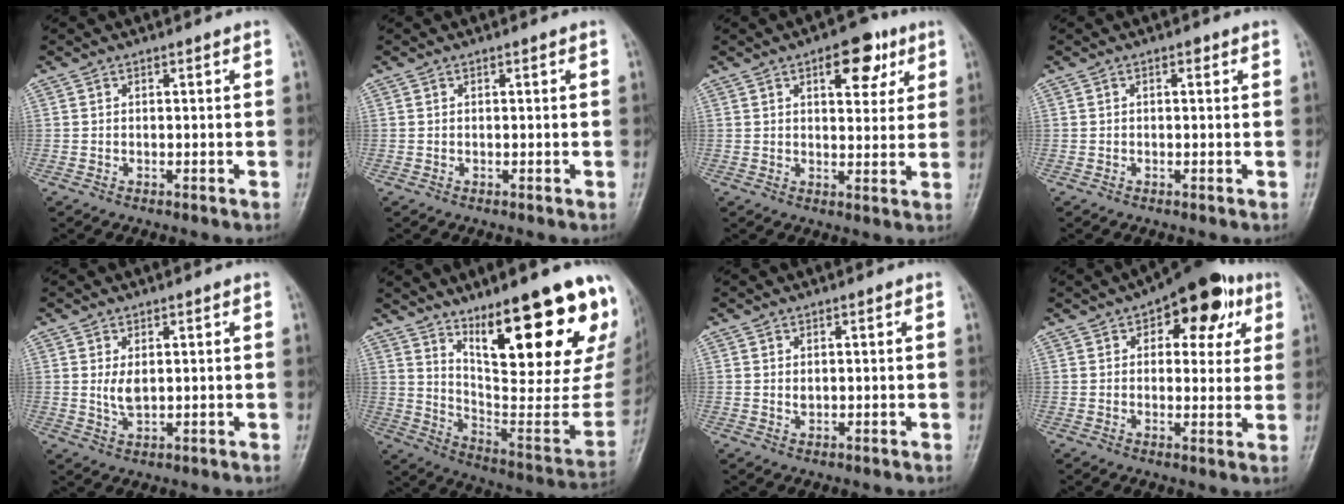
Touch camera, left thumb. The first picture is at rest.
{"total": 0.0}
{"total": 9.0, "force": [4.3, 4.6, 6.4], "torque": [-0.052, -0.013, 0.053]}
{"total": 1.1, "force": [0.3, 0.6, 0.9], "torque": [-0.009, 0.002, 0.002]}
{"total": 3.6, "force": [0.8, 2.0, 2.9], "torque": [-0.049, -0.010, 0.019]}
{"total": 27.7, "force": [15.1, 7.7, 21.9], "torque": [-0.256, -0.068, 0.243]}
{"total": 1.7, "force": [0.5, 1.0, 1.3], "torque": [-0.019, -0.002, 0.011]}
{"total": 14.6, "force": [6.5, 7.6, 10.5], "torque": [-0.086, -0.001, 0.083]}